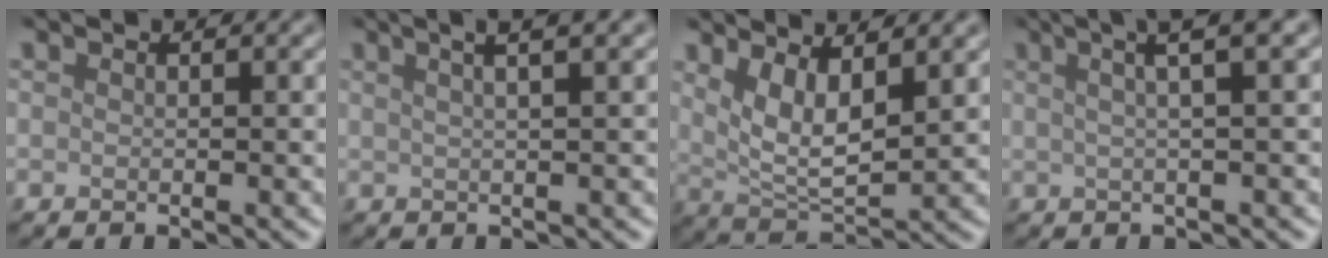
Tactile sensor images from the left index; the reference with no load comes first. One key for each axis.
{"total": 5.7, "fx": 3.3, "fy": 2.1, "fz": 4.2, "tx": -0.030, "ty": 0.039, "tz": 0.013}
{"total": 4.5, "fx": 2.0, "fy": 1.6, "fz": 3.7, "tx": -0.079, "ty": -0.013, "tz": 0.043}
{"total": 5.0, "fx": 2.3, "fy": 1.1, "fz": 4.3, "tx": -0.051, "ty": 0.019, "tz": 0.019}